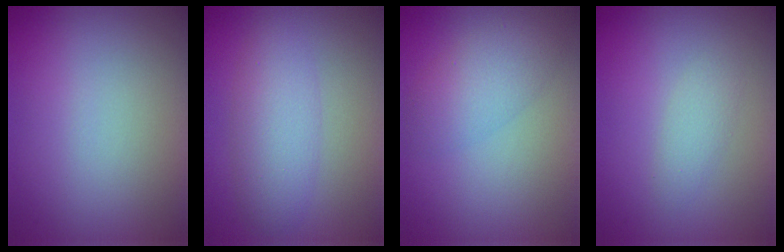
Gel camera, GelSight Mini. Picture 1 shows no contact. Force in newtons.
{"total": 3.7, "press": 3.7, "slide": 0.1}
{"total": 3.3, "press": 3.3, "slide": 0.1}
{"total": 1.4, "press": 1.4, "slide": 0.1}